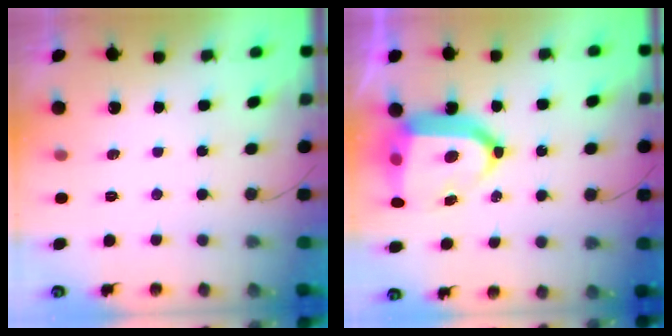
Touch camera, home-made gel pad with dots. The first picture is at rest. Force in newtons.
{"total": 14.9, "press": 14.8, "slide": 1.9}